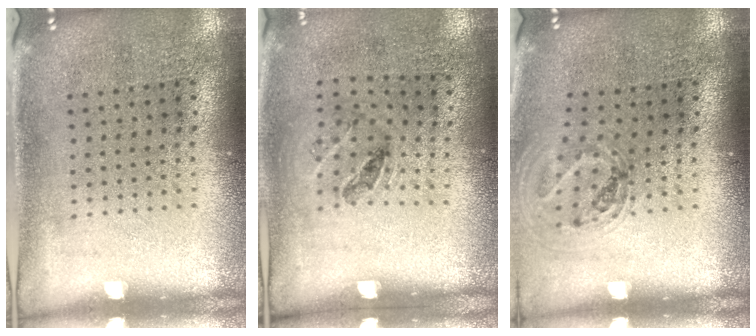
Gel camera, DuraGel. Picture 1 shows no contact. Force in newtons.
{"total": 1.3, "press": 0.8, "slide": 1.1}
{"total": 0.9, "press": 0.9, "slide": 0.0}